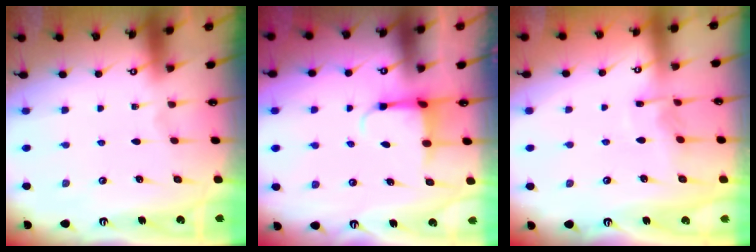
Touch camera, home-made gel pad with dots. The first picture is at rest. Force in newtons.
{"total": 3.9, "press": 3.7, "slide": 1.4}
{"total": 5.5, "press": 5.5, "slide": 0.7}